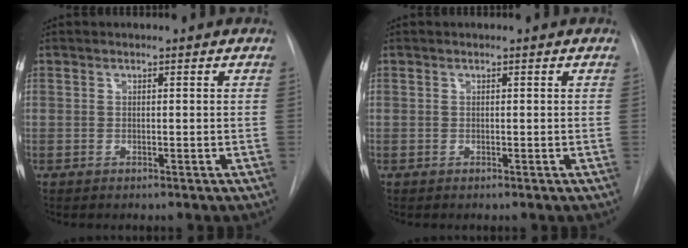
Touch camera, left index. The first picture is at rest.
{"total": 0.0}